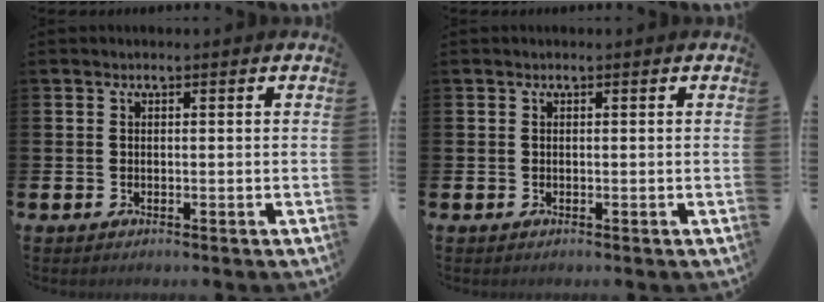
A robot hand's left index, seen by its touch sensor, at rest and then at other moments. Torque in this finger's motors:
{"motor_torque": [-0.08, 0.02, 0.00, 0.01]}